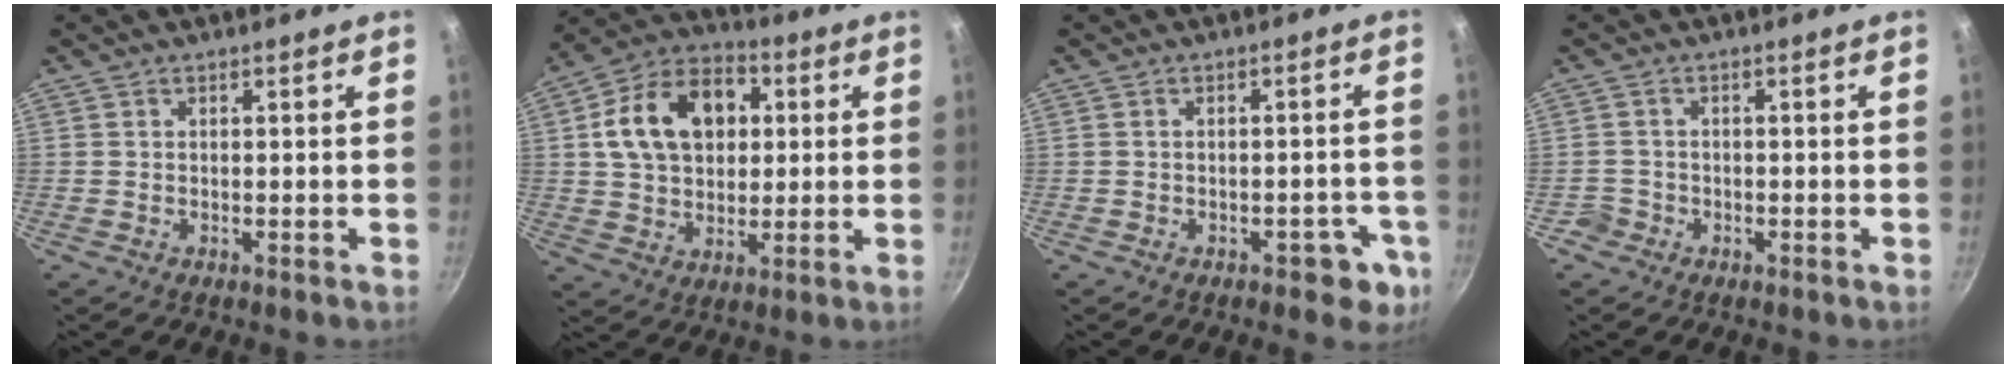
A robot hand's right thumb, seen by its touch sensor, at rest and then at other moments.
{"total": 16.7, "force": [3.6, 12.0, 11.1], "torque": [-0.158, 0.019, 0.050]}
{"total": 5.4, "force": [-2.4, 3.1, 3.7], "torque": [-0.016, 0.023, -0.016]}
{"total": 2.2, "force": [-1.2, 1.8, 0.0], "torque": [0.012, 0.024, -0.019]}